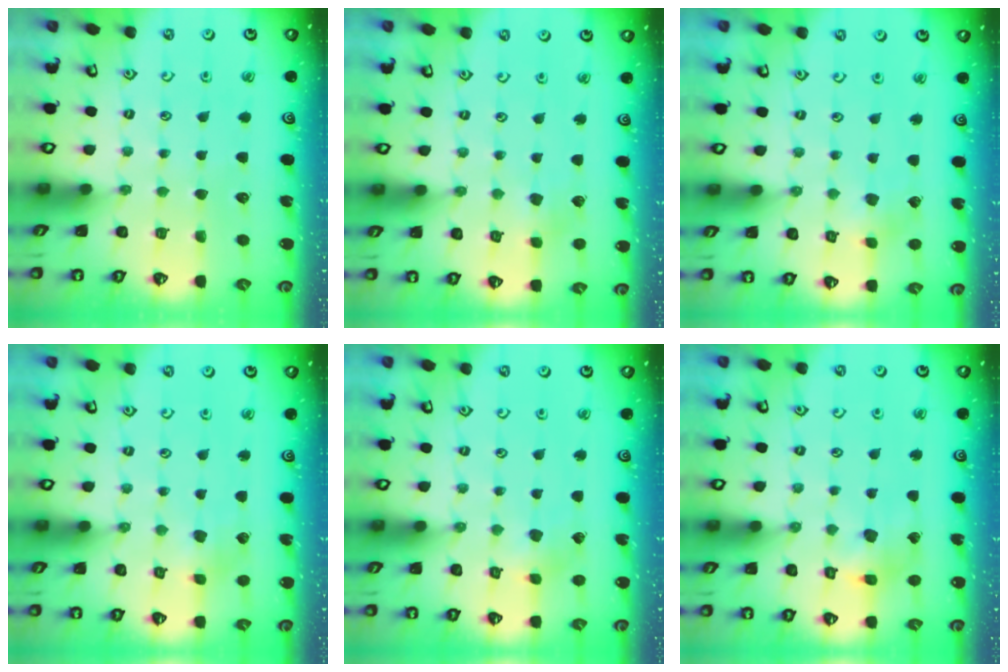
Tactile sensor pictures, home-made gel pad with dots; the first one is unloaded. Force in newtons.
{"total": 2.3, "press": 2.3, "slide": 0.4}
{"total": 2.8, "press": 2.8, "slide": 0.2}
{"total": 2.9, "press": 2.9, "slide": 0.2}
{"total": 3.6, "press": 3.5, "slide": 0.4}
{"total": 9.5, "press": 9.4, "slide": 1.2}